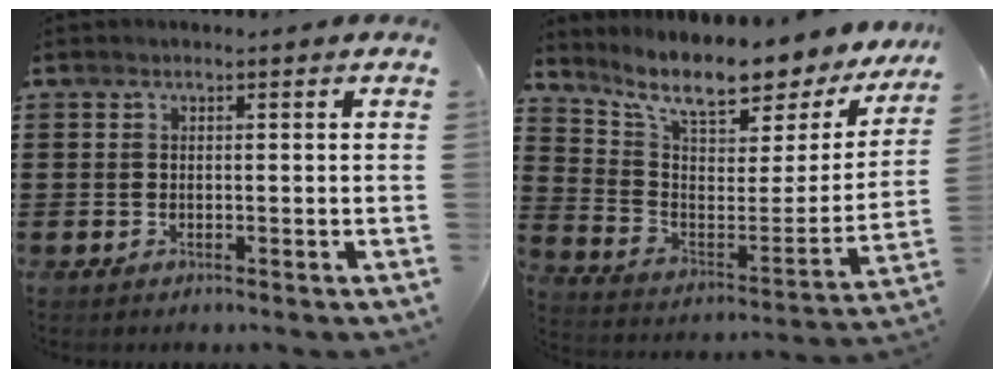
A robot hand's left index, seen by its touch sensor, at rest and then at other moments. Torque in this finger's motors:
{"motor_torque": [1.08, -1.05, 1.06, 0.21]}